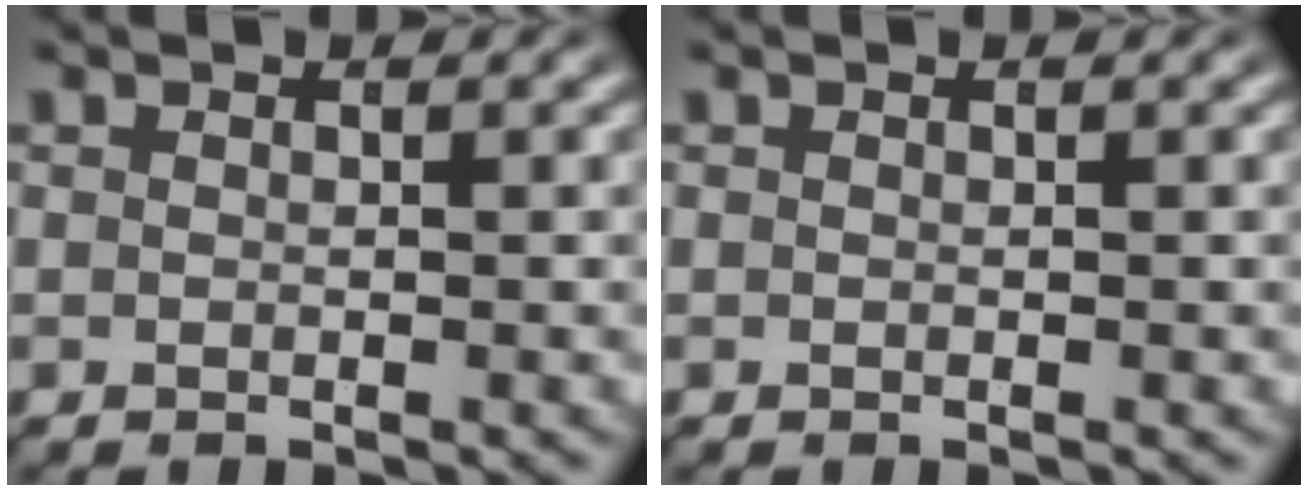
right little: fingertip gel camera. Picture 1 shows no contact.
{"total": 0.0}